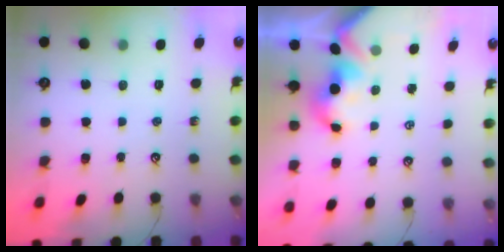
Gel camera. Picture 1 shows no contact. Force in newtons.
{"total": 1.3, "press": 1.3, "slide": 0.0}